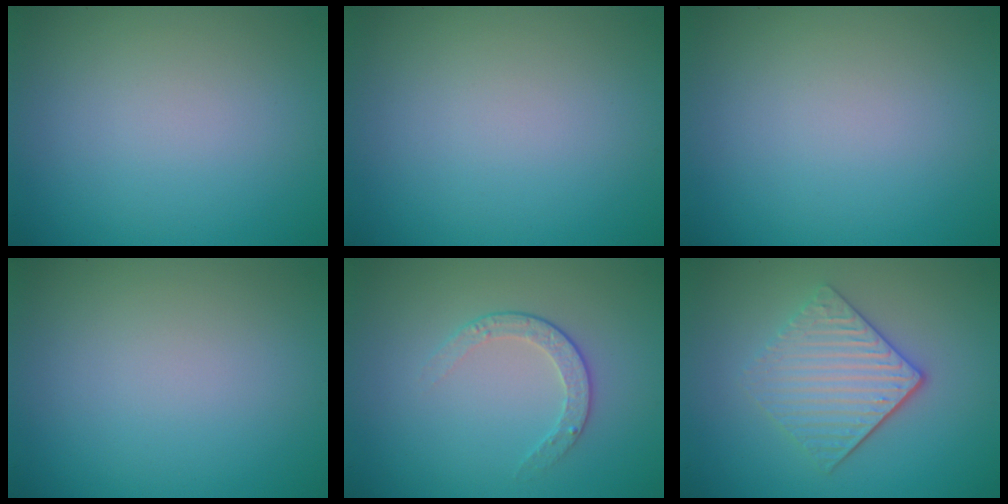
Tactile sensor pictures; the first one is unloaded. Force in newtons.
{"total": 0.0}
{"total": 0.0}
{"total": 0.0}
{"total": 2.1, "press": 1.4, "slide": 1.5}
{"total": 4.1, "press": 3.4, "slide": 2.3}